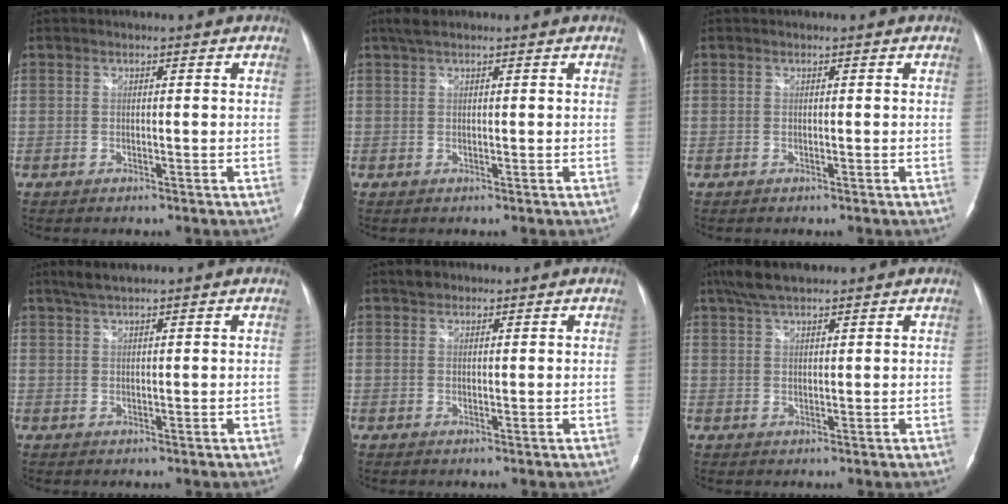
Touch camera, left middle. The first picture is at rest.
{"total": 2.0, "force": [1.5, 0.6, 1.2], "torque": [-0.026, 0.018, 0.030]}
{"total": 0.0}
{"total": 2.6, "force": [2.2, 0.1, 1.4], "torque": [-0.032, 0.007, 0.044]}
{"total": 1.6, "force": [1.2, 1.0, 0.3], "torque": [-0.006, 0.008, 0.019]}
{"total": 5.8, "force": [4.6, 1.4, 3.2], "torque": [-0.067, 0.022, 0.087]}